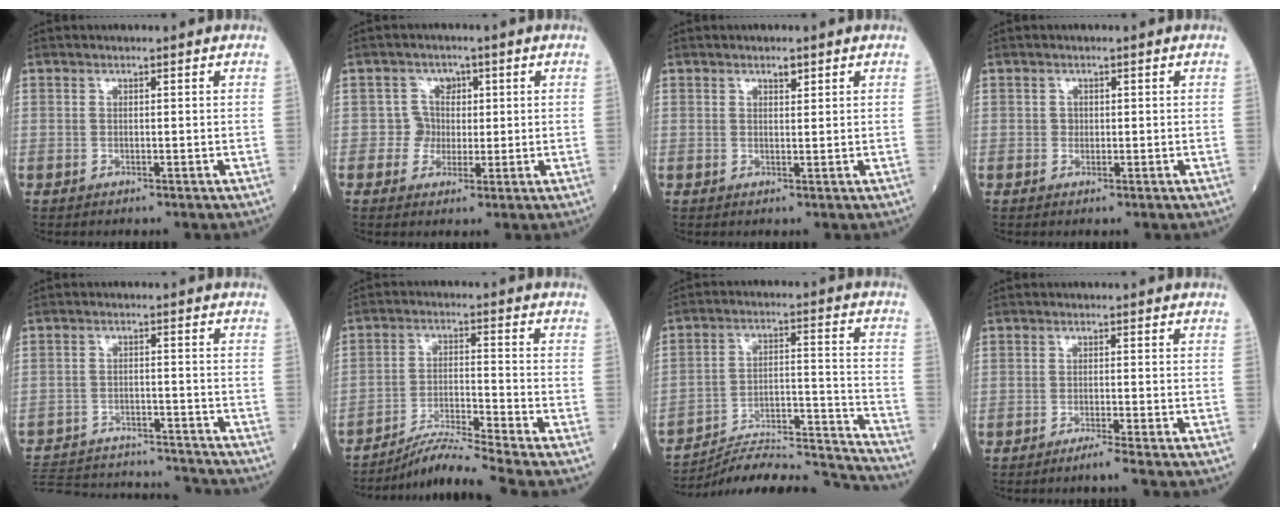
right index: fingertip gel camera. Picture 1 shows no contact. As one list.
[{"total": 3.5, "force": [0.3, 3.5, 0.0], "torque": [0.009, 0.010, 0.001]}, {"total": 1.3, "force": [0.9, 0.4, 0.8], "torque": [-0.016, -0.002, 0.015]}, {"total": 0.8, "force": [0.0, 0.7, 0.2], "torque": [0.000, 0.002, 0.000]}, {"total": 21.0, "force": [-19.8, 3.2, 6.1], "torque": [-0.145, -0.017, -0.280]}, {"total": 7.6, "force": [-6.8, -2.4, 2.6], "torque": [-0.055, -0.017, -0.123]}, {"total": 19.8, "force": [-19.5, -0.6, 3.4], "torque": [-0.047, 0.028, -0.291]}, {"total": 2.3, "force": [-1.8, -0.8, 1.3], "torque": [-0.023, 0.001, -0.031]}]